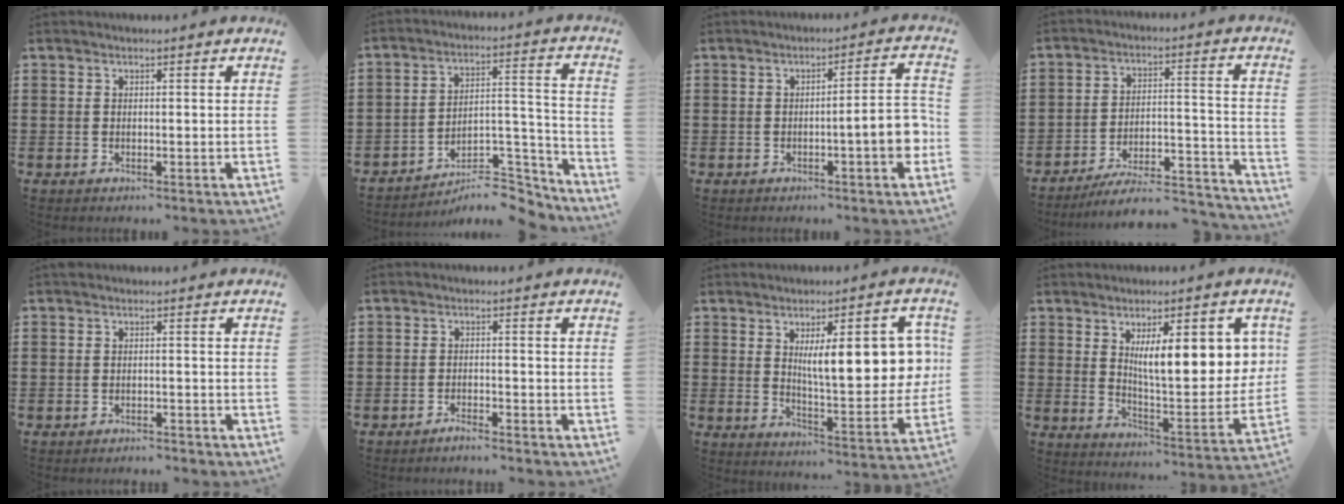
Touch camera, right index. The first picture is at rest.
{"total": 8.0, "force": [-6.9, 2.4, 3.3], "torque": [-0.044, 0.021, -0.131]}
{"total": 6.7, "force": [-1.6, 0.7, 6.4], "torque": [-0.090, -0.008, -0.030]}
{"total": 7.9, "force": [-7.0, 1.3, 3.3], "torque": [-0.047, 0.010, -0.135]}
{"total": 1.1, "force": [-1.1, 0.2, 0.0], "torque": [-0.005, 0.003, -0.025]}
{"total": 1.6, "force": [-1.6, 0.0, 0.4], "torque": [-0.009, 0.002, -0.031]}
{"total": 12.1, "force": [2.9, 3.8, 11.1], "torque": [-0.168, -0.002, 0.042]}
{"total": 10.6, "force": [3.8, 3.3, 9.4], "torque": [-0.152, -0.008, 0.058]}